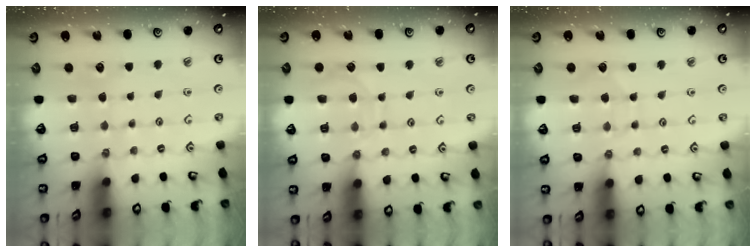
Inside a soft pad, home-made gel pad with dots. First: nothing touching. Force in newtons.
{"total": 8.0, "press": 8.0, "slide": 0.6}
{"total": 5.0, "press": 5.0, "slide": 0.5}